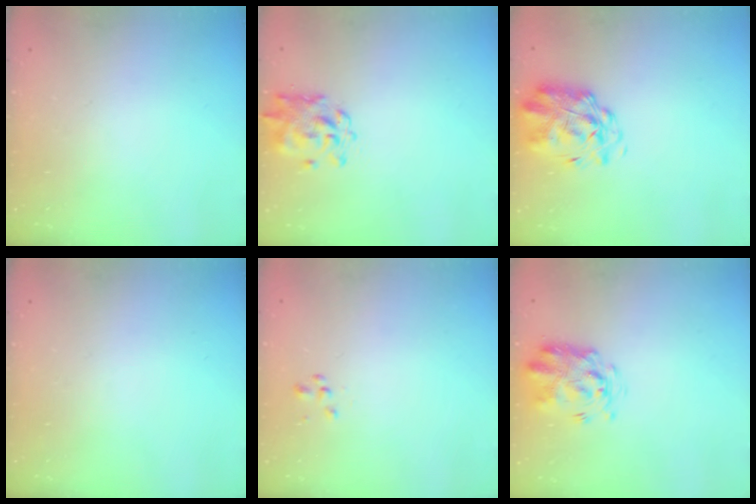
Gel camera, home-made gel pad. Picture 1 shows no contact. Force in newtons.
{"total": 1.2, "press": 1.2, "slide": 0.1}
{"total": 2.6, "press": 2.1, "slide": 1.6}
{"total": 0.0}
{"total": 1.5, "press": 1.4, "slide": 0.5}
{"total": 3.3, "press": 3.2, "slide": 0.7}